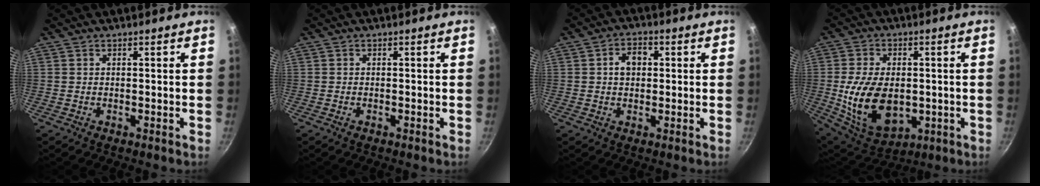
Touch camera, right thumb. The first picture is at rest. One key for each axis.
{"total": 0.0}
{"total": 4.6, "fx": 0.7, "fy": 3.5, "fz": 3.0, "tx": -0.023, "ty": 0.009, "tz": 0.007}
{"total": 16.0, "fx": -1.4, "fy": 10.4, "fz": 12.1, "tx": -0.204, "ty": -0.009, "tz": -0.004}